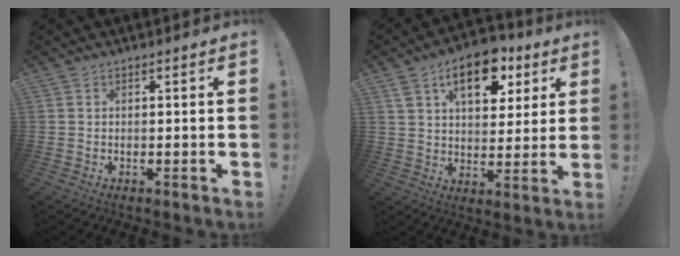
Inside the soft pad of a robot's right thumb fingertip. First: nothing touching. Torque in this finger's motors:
{"motor_torque": [0.71, 3.24, 1.12, 0.39, 0.04]}